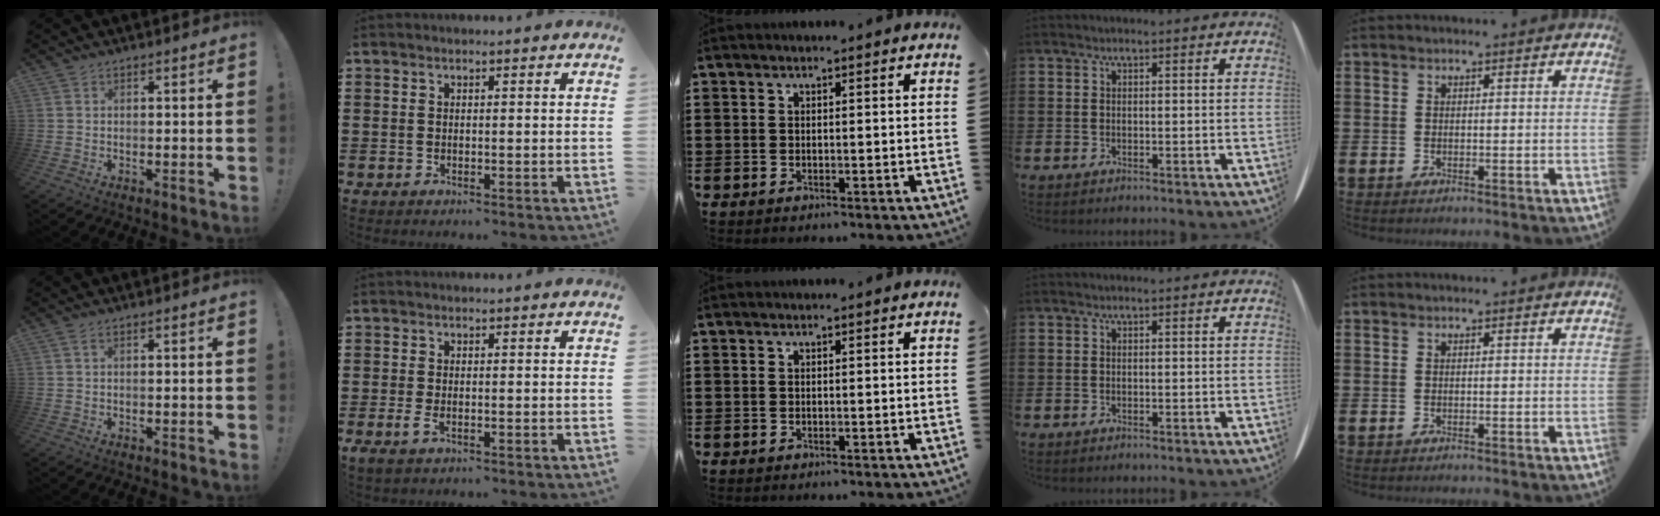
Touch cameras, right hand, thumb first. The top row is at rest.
{"thumb": {"total": 1.1, "force": [0.4, 0.3, 0.9], "torque": [-0.015, -0.001, 0.006]}, "index": {"total": 1.5, "force": [-0.6, 0.4, 1.3], "torque": [-0.038, -0.008, -0.016]}}